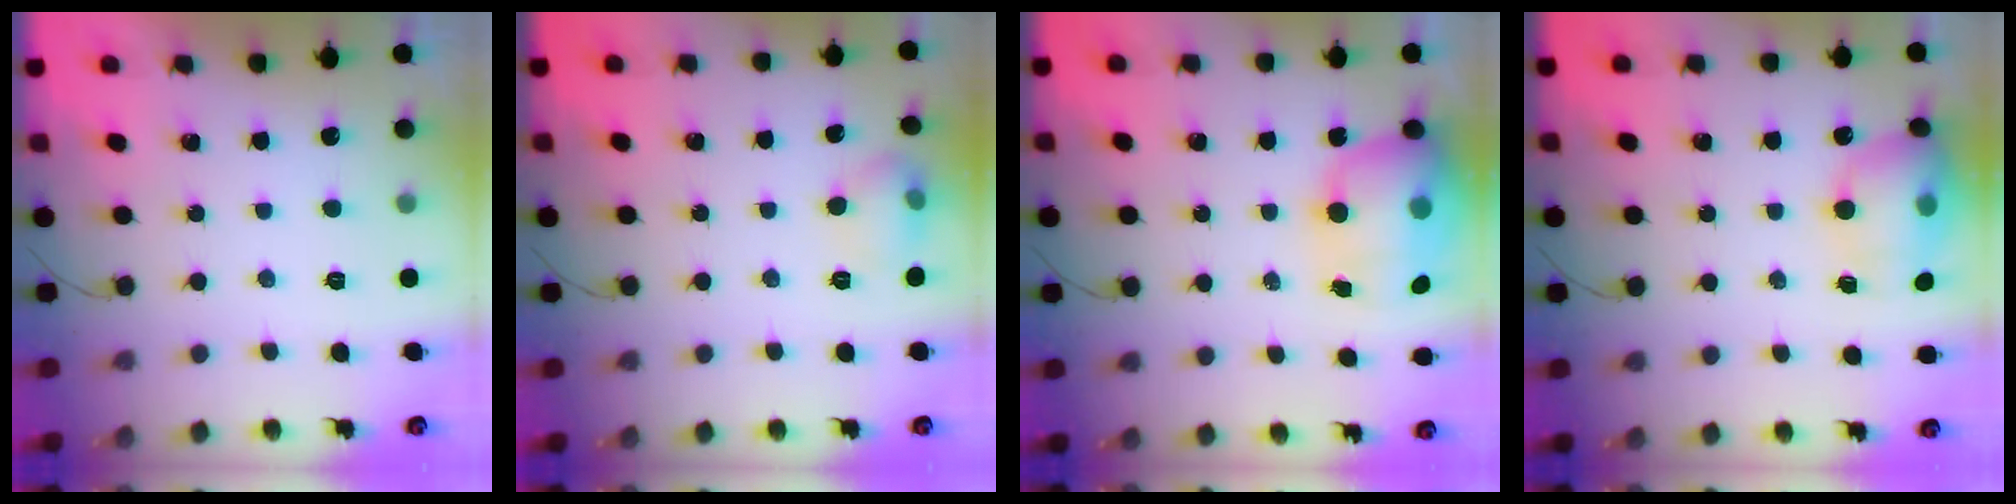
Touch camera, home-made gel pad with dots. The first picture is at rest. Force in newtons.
{"total": 9.3, "press": 6.9, "slide": 6.2}
{"total": 15.6, "press": 15.1, "slide": 3.8}
{"total": 15.0, "press": 14.8, "slide": 2.5}